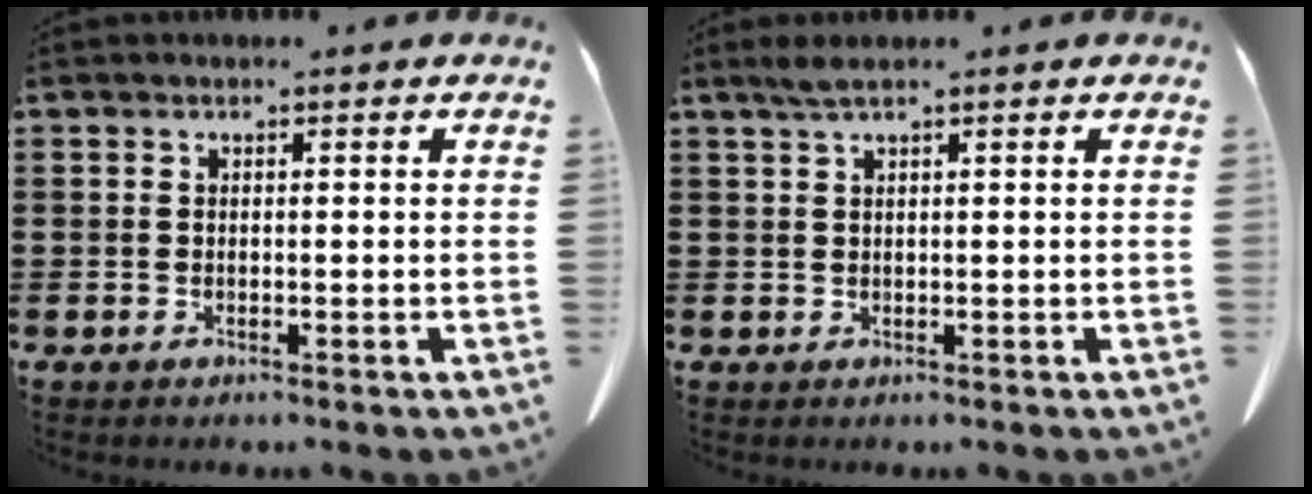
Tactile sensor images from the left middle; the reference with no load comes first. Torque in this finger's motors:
{"motor_torque": [0.09, -0.09, 0.03, 0.03]}